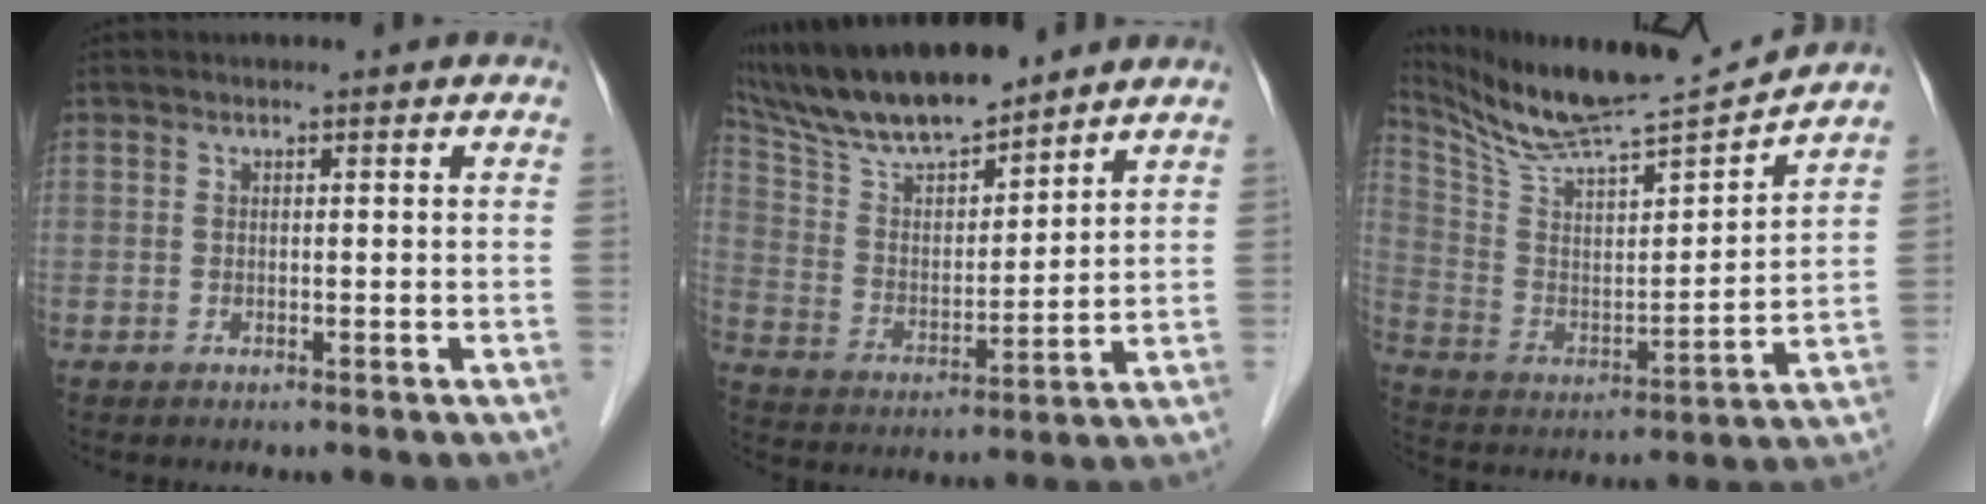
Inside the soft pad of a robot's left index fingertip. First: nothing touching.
{"total": 14.3, "force": [12.6, 2.2, 6.4], "torque": [-0.126, 0.002, 0.240]}
{"total": 16.2, "force": [15.3, -0.6, 5.4], "torque": [-0.114, -0.019, 0.270]}